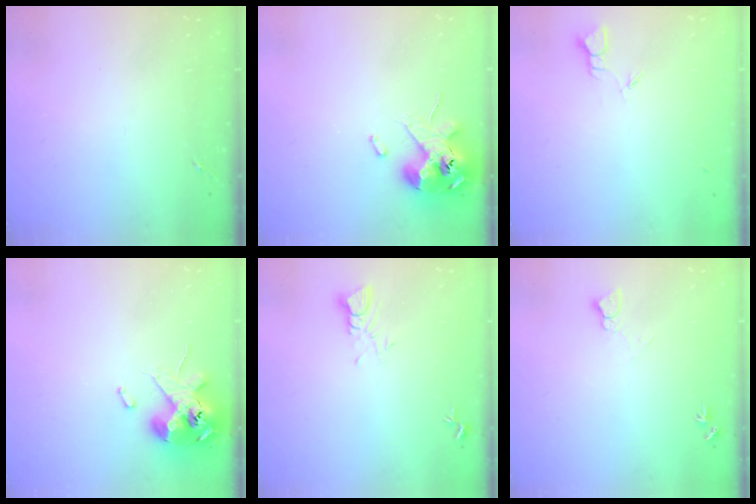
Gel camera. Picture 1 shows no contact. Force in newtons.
{"total": 12.1, "press": 12.0, "slide": 2.0}
{"total": 1.8, "press": 1.8, "slide": 0.0}
{"total": 12.1, "press": 12.0, "slide": 2.0}
{"total": 3.9, "press": 3.9, "slide": 0.2}
{"total": 5.1, "press": 5.1, "slide": 0.6}